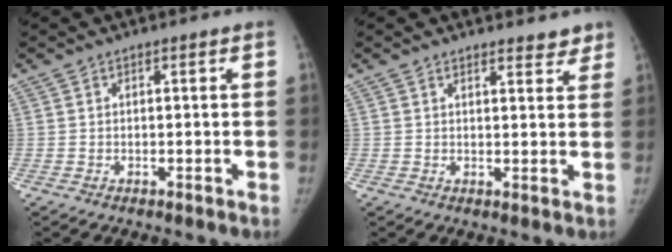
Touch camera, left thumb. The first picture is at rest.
{"total": 4.1, "force": [3.6, 1.6, 1.2], "torque": [0.011, -0.020, 0.039]}